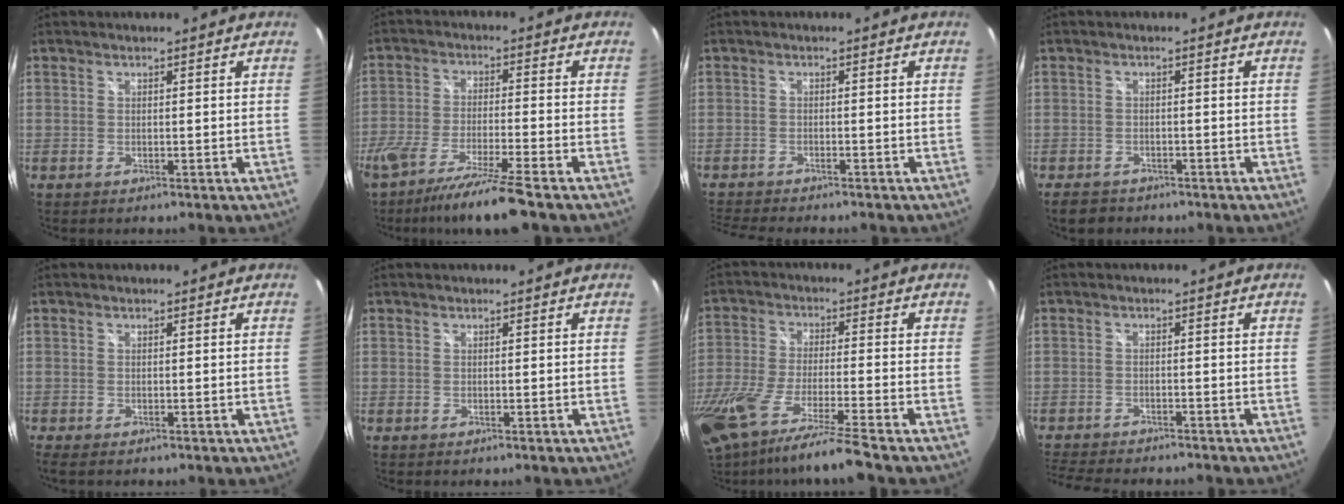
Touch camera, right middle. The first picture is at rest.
{"total": 12.5, "force": [-9.7, -0.3, 7.9], "torque": [-0.170, -0.037, -0.168]}
{"total": 5.7, "force": [-5.2, 0.4, 2.3], "torque": [-0.058, -0.019, -0.089]}
{"total": 3.4, "force": [-2.5, 2.1, 1.0], "torque": [-0.029, -0.003, -0.041]}
{"total": 0.0}
{"total": 0.0}
{"total": 17.6, "force": [-13.5, -0.2, 11.2], "torque": [-0.222, -0.064, -0.237]}
{"total": 8.9, "force": [-8.1, 1.8, 3.3], "torque": [-0.087, -0.016, -0.132]}